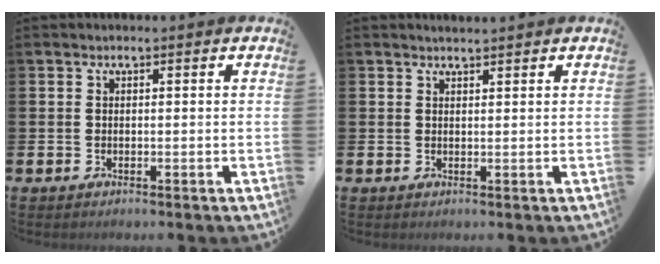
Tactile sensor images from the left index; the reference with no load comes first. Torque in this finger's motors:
{"motor_torque": [-0.36, 0.38, -0.22, 0.00]}